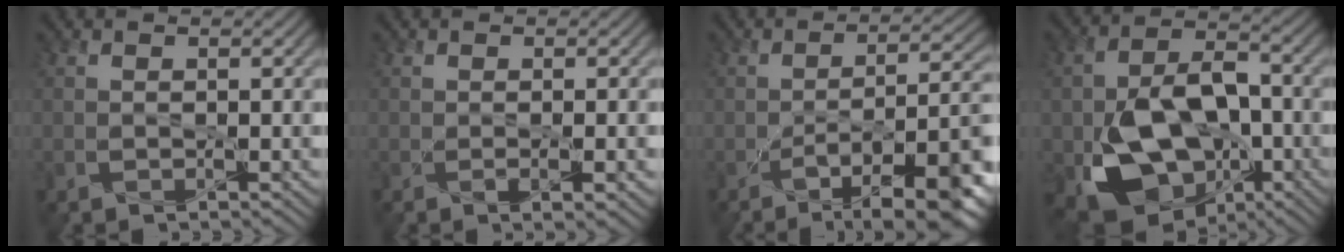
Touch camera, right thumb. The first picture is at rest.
{"total": 1.9, "force": [-0.6, 0.2, 1.8], "torque": [-0.032, -0.007, -0.007]}
{"total": 12.1, "force": [-6.5, 3.4, 9.6], "torque": [-0.139, -0.004, -0.097]}
{"total": 14.7, "force": [-4.9, 9.8, 9.9], "torque": [-0.181, -0.032, -0.081]}